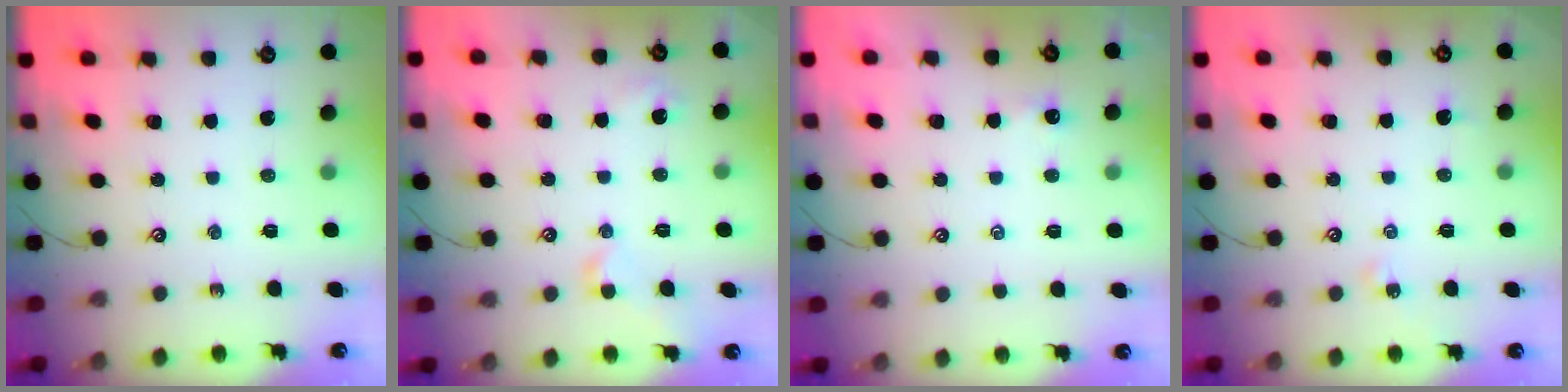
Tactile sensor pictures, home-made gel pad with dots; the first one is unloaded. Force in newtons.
{"total": 2.3, "press": 2.2, "slide": 0.6}
{"total": 2.1, "press": 2.1, "slide": 0.2}
{"total": 2.8, "press": 2.7, "slide": 0.4}